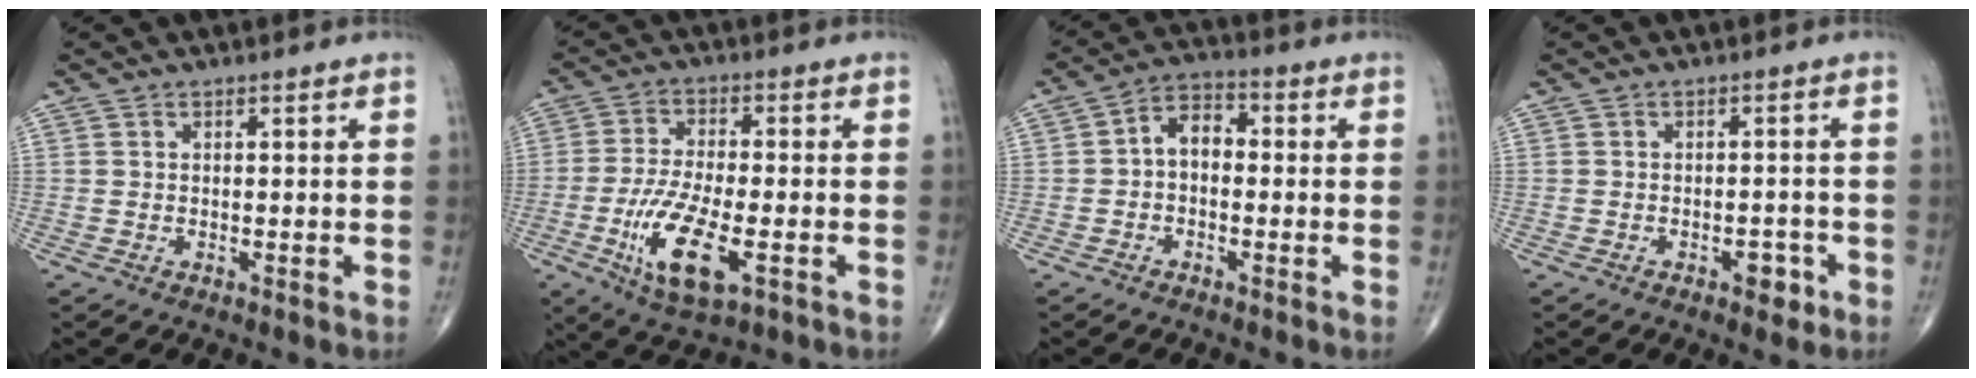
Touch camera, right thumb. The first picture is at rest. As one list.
[{"total": 12.5, "force": [-4.3, 4.5, 10.9], "torque": [-0.218, -0.001, -0.074]}, {"total": 6.0, "force": [-0.3, 4.1, 4.4], "torque": [-0.053, 0.024, -0.021]}, {"total": 3.1, "force": [-1.6, 1.7, 2.1], "torque": [-0.016, 0.011, -0.020]}]